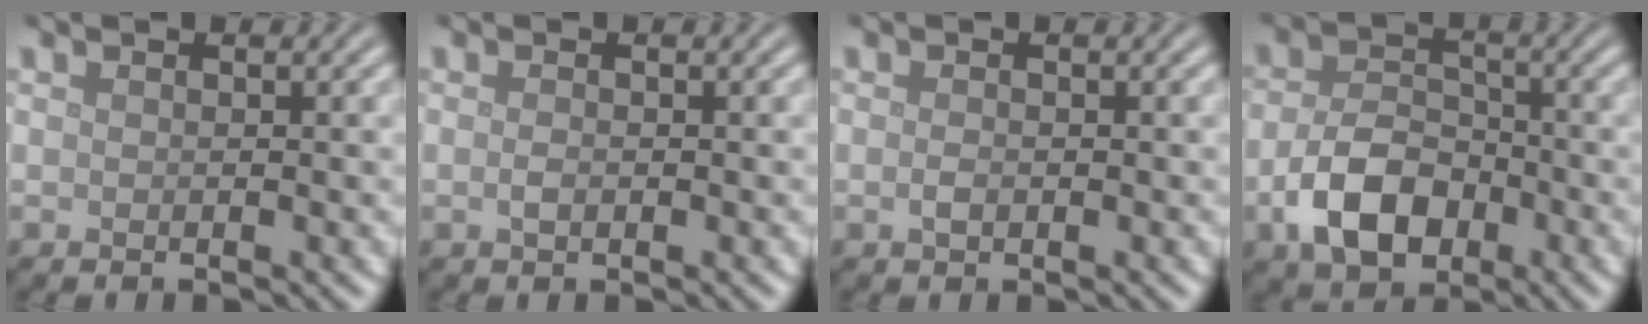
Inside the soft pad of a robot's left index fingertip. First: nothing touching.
{"total": 0.8, "force": [-0.1, 0.4, 0.6], "torque": [-0.016, -0.002, -0.003]}
{"total": 0.8, "force": [-0.2, 0.4, 0.6], "torque": [-0.016, -0.002, -0.003]}
{"total": 6.0, "force": [-2.3, 3.9, 3.8], "torque": [-0.075, -0.003, -0.046]}